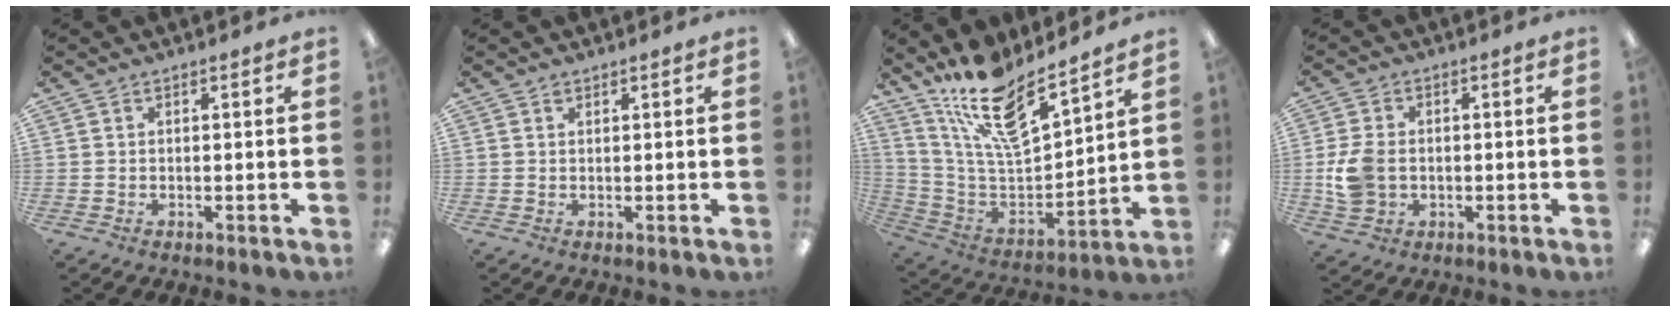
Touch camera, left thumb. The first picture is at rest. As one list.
[{"total": 0.7, "force": [0.6, 0.3, 0.2], "torque": [-0.005, 0.000, 0.011]}, {"total": 17.8, "force": [13.9, 5.4, 9.7], "torque": [-0.194, -0.092, 0.246]}, {"total": 8.2, "force": [-0.6, 6.2, 5.3], "torque": [-0.124, 0.009, -0.009]}]